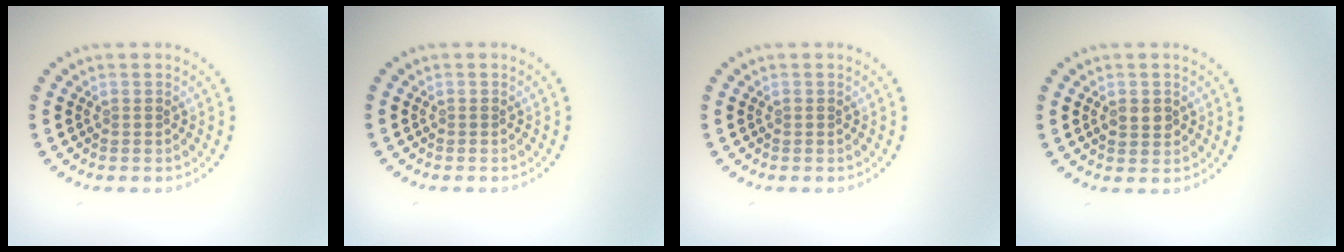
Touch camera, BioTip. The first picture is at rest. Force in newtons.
{"total": 0.0}
{"total": 0.0}
{"total": 1.7, "press": 1.7, "slide": 0.3}